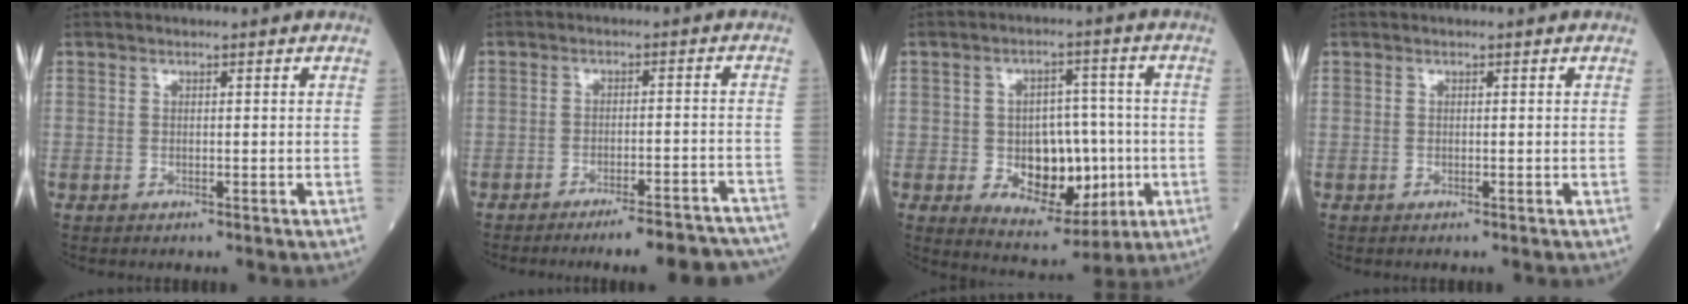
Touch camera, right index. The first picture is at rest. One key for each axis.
{"total": 12.3, "fx": -11.2, "fy": 1.0, "fz": 4.8, "tx": -0.036, "ty": 0.015, "tz": -0.139}
{"total": 11.5, "fx": -2.0, "fy": 6.8, "fz": 9.1, "tx": -0.140, "ty": 0.008, "tz": -0.018}
{"total": 0.0}